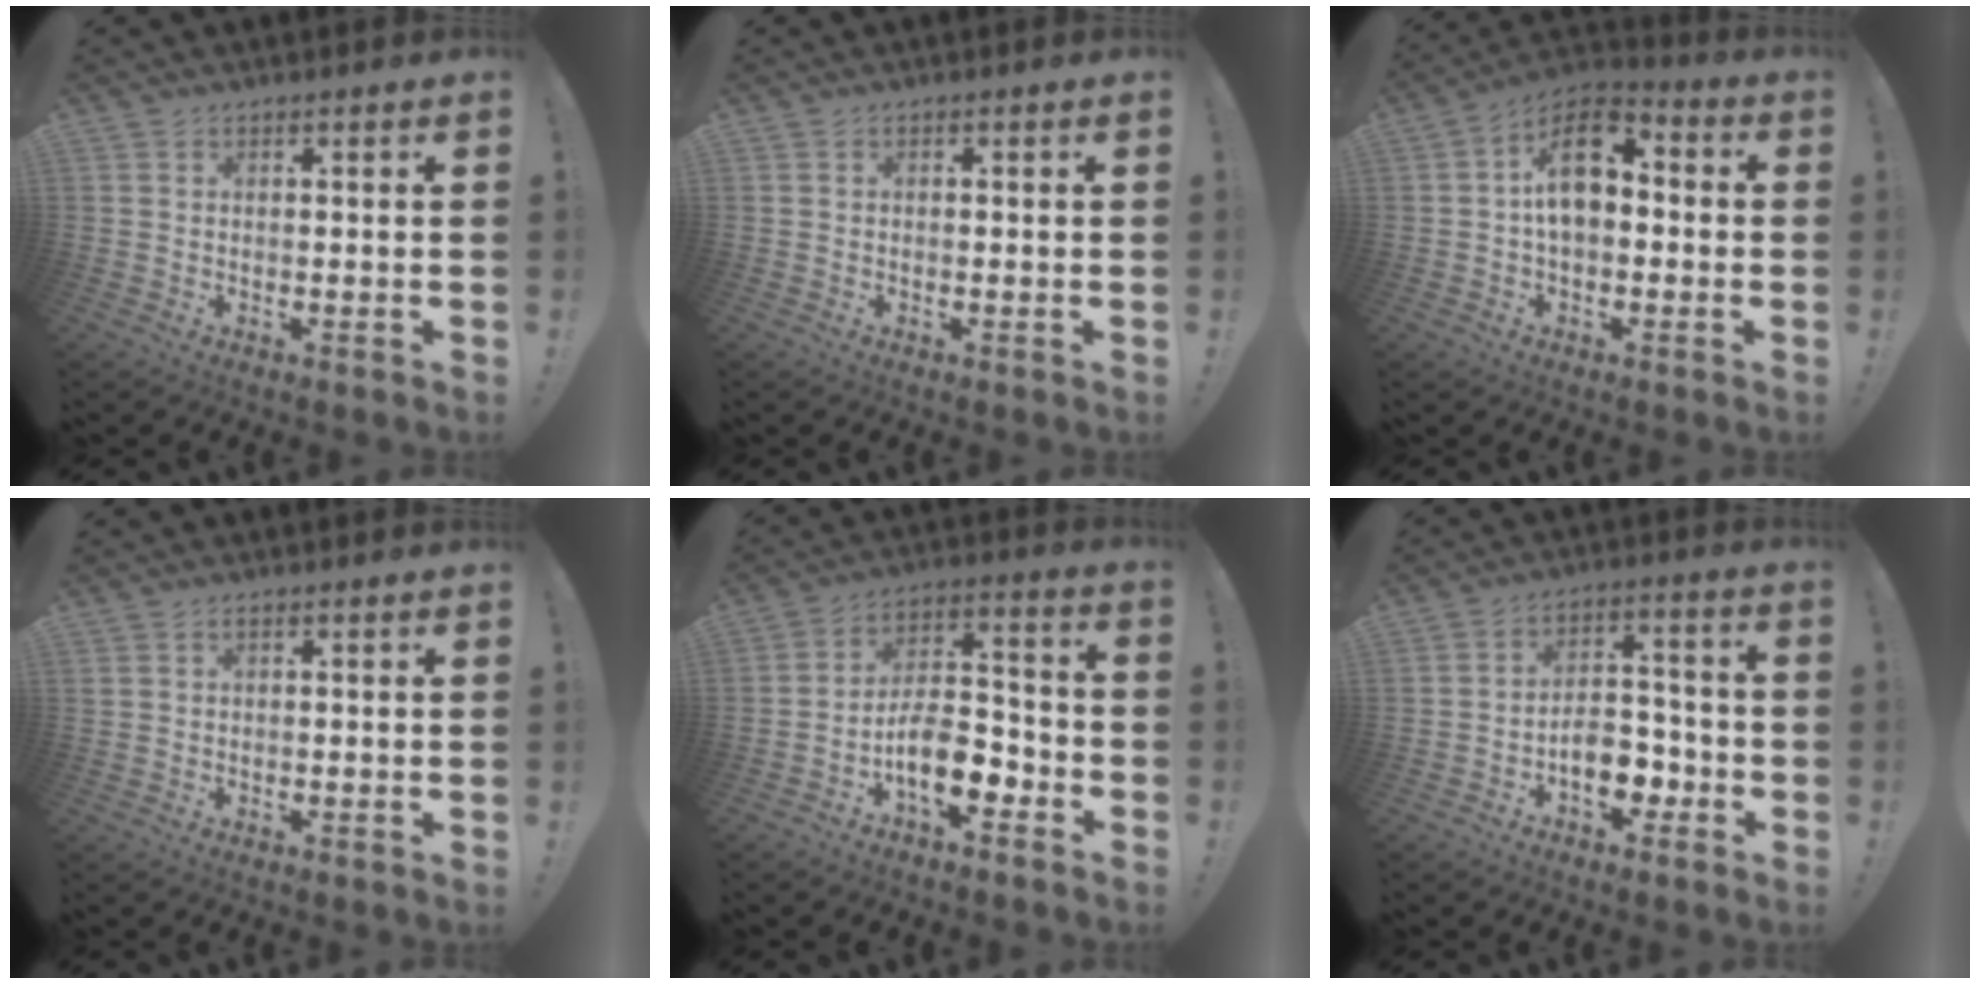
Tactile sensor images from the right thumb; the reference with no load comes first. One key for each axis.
{"total": 0.0}
{"total": 12.7, "fx": 0.7, "fy": 8.1, "fz": 9.7, "tx": -0.147, "ty": 0.017, "tz": 0.016}
{"total": 0.7, "fx": 0.2, "fy": 0.3, "fz": 0.6, "tx": -0.012, "ty": 0.002, "tz": 0.004}
{"total": 11.7, "fx": -6.3, "fy": 6.0, "fz": 7.8, "tx": -0.133, "ty": 0.034, "tz": -0.107}
{"total": 9.2, "fx": -3.8, "fy": 6.3, "fz": 5.6, "tx": -0.088, "ty": 0.019, "tz": -0.063}